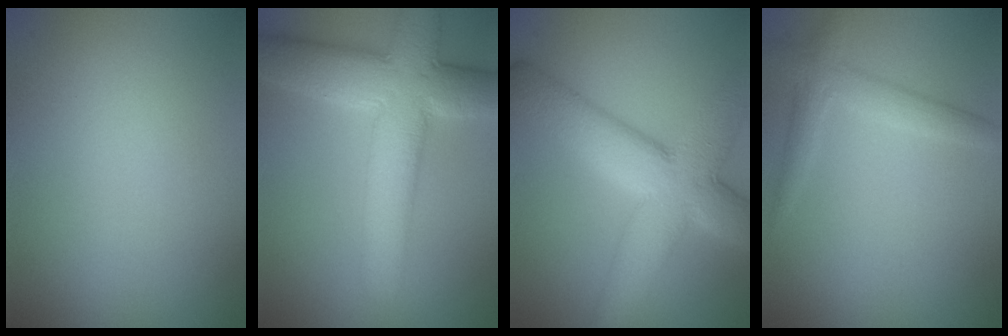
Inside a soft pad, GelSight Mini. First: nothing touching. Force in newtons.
{"total": 9.3, "press": 9.2, "slide": 0.5}
{"total": 9.1, "press": 9.1, "slide": 0.7}
{"total": 2.3, "press": 2.3, "slide": 0.1}